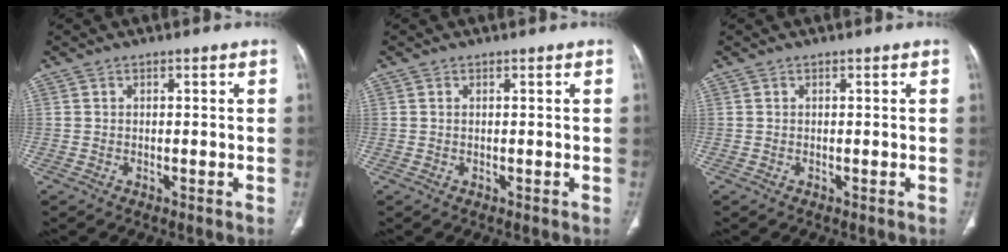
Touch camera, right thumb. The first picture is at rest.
{"total": 0.0}
{"total": 0.0}